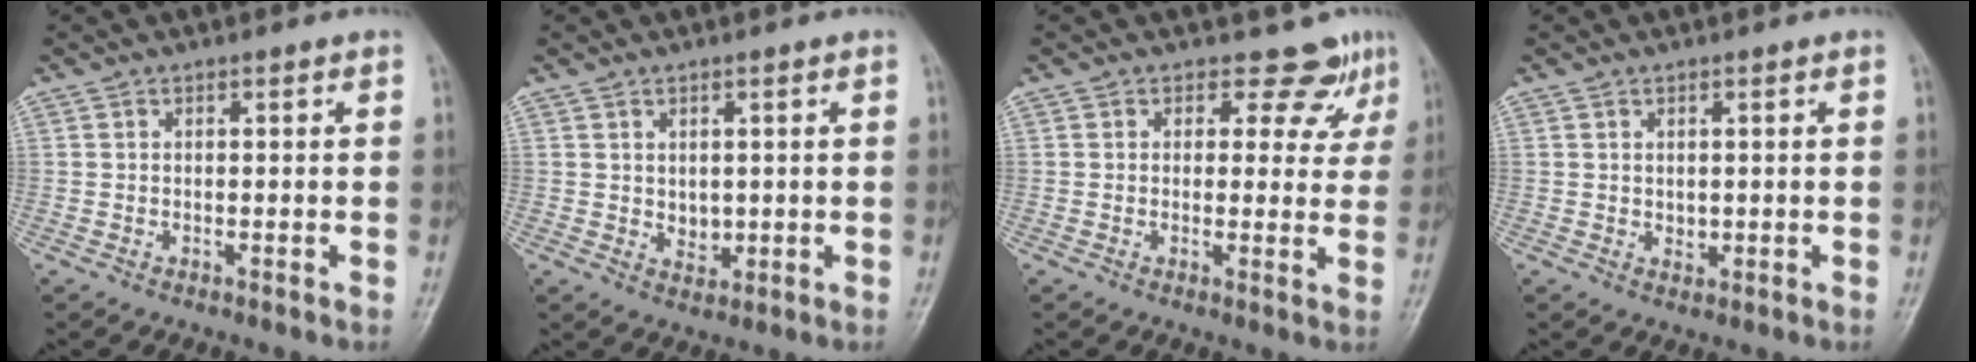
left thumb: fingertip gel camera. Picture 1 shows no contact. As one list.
[{"total": 3.0, "force": [0.4, 2.3, 1.9], "torque": [-0.018, -0.008, 0.013]}, {"total": 5.6, "force": [4.0, 3.7, 1.2], "torque": [0.019, -0.025, 0.036]}, {"total": 1.6, "force": [0.2, 1.3, 1.0], "torque": [-0.010, -0.003, 0.007]}]